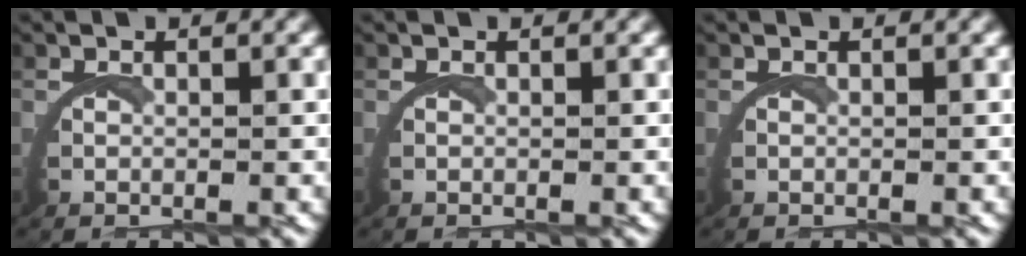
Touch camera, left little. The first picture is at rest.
{"total": 0.0}
{"total": 0.0}